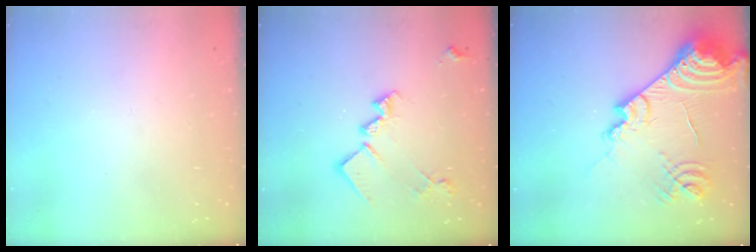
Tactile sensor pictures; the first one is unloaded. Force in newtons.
{"total": 15.5, "press": 15.4, "slide": 0.6}
{"total": 22.8, "press": 22.6, "slide": 2.5}